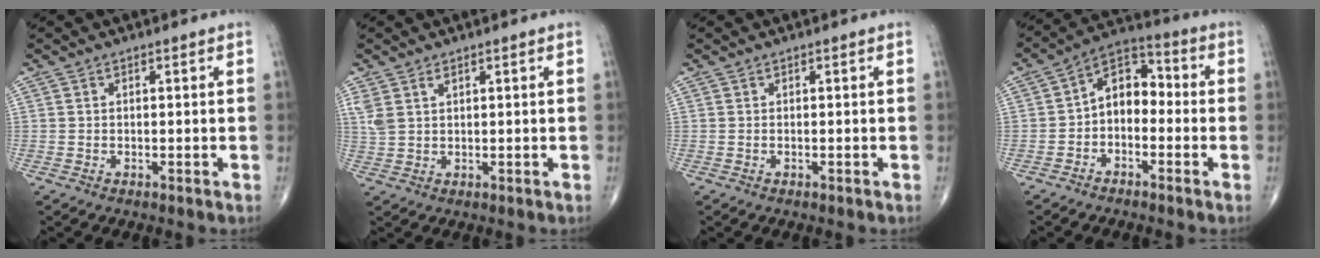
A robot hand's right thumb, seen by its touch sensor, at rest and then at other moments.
{"total": 3.4, "force": [1.7, 1.9, 2.3], "torque": [-0.058, 0.006, 0.043]}
{"total": 0.0}
{"total": 8.4, "force": [-1.7, 5.8, 5.9], "torque": [-0.069, 0.042, -0.049]}